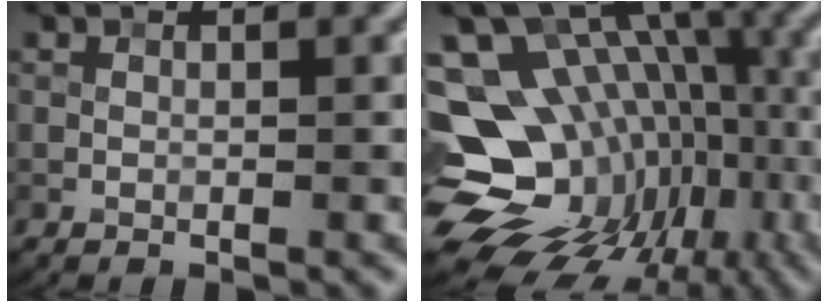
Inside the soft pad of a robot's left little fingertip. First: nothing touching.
{"total": 17.3, "force": [-3.2, 13.0, 10.9], "torque": [-0.173, 0.007, -0.020]}